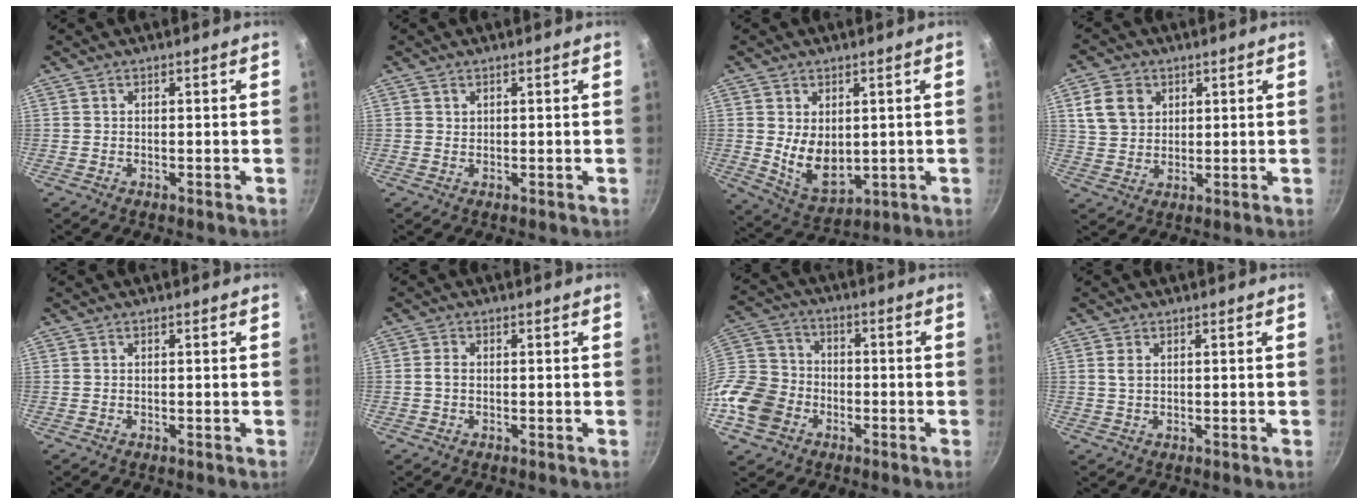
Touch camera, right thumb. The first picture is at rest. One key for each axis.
{"total": 0.7, "fx": 0.4, "fy": 0.5, "fz": 0.1, "tx": -0.002, "ty": 0.000, "tz": 0.007}
{"total": 9.3, "fx": 0.7, "fy": 6.2, "fz": 6.8, "tx": -0.100, "ty": -0.023, "tz": 0.038}
{"total": 8.0, "fx": 3.0, "fy": 6.3, "fz": 4.0, "tx": -0.056, "ty": 0.001, "tz": 0.059}
{"total": 0.0}
{"total": 1.6, "fx": -0.2, "fy": 1.1, "fz": 1.2, "tx": -0.024, "ty": 0.007, "tz": -0.005}
{"total": 14.0, "fx": -5.4, "fy": 11.2, "fz": 6.3, "tx": -0.114, "ty": 0.041, "tz": -0.115}
{"total": 2.1, "fx": 0.6, "fy": 1.3, "fz": 1.5, "tx": -0.030, "ty": -0.001, "tz": 0.013}